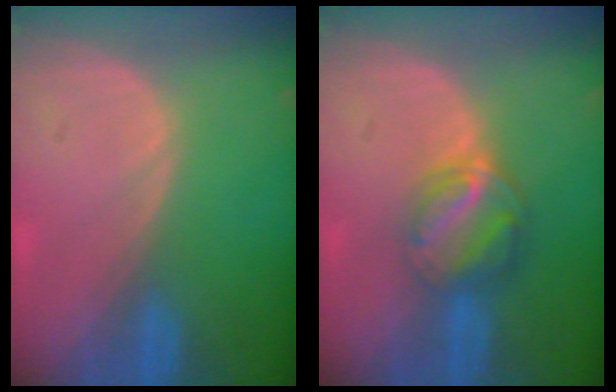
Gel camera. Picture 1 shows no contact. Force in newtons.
{"total": 6.4, "press": 5.5, "slide": 3.2}